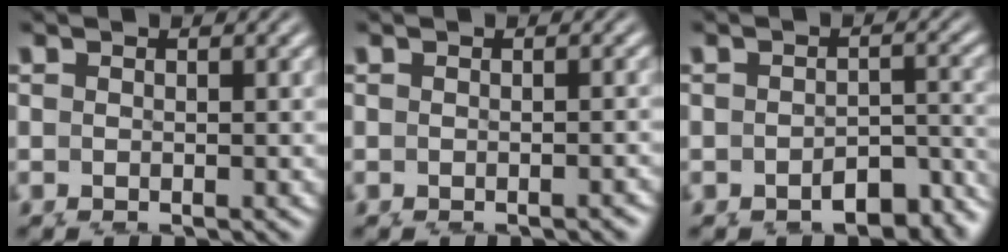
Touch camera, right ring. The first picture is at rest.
{"total": 0.7, "force": [-0.7, -0.1, 0.2], "torque": [-0.003, 0.002, -0.010]}
{"total": 4.0, "force": [-3.5, 1.3, 1.5], "torque": [0.001, -0.008, -0.050]}